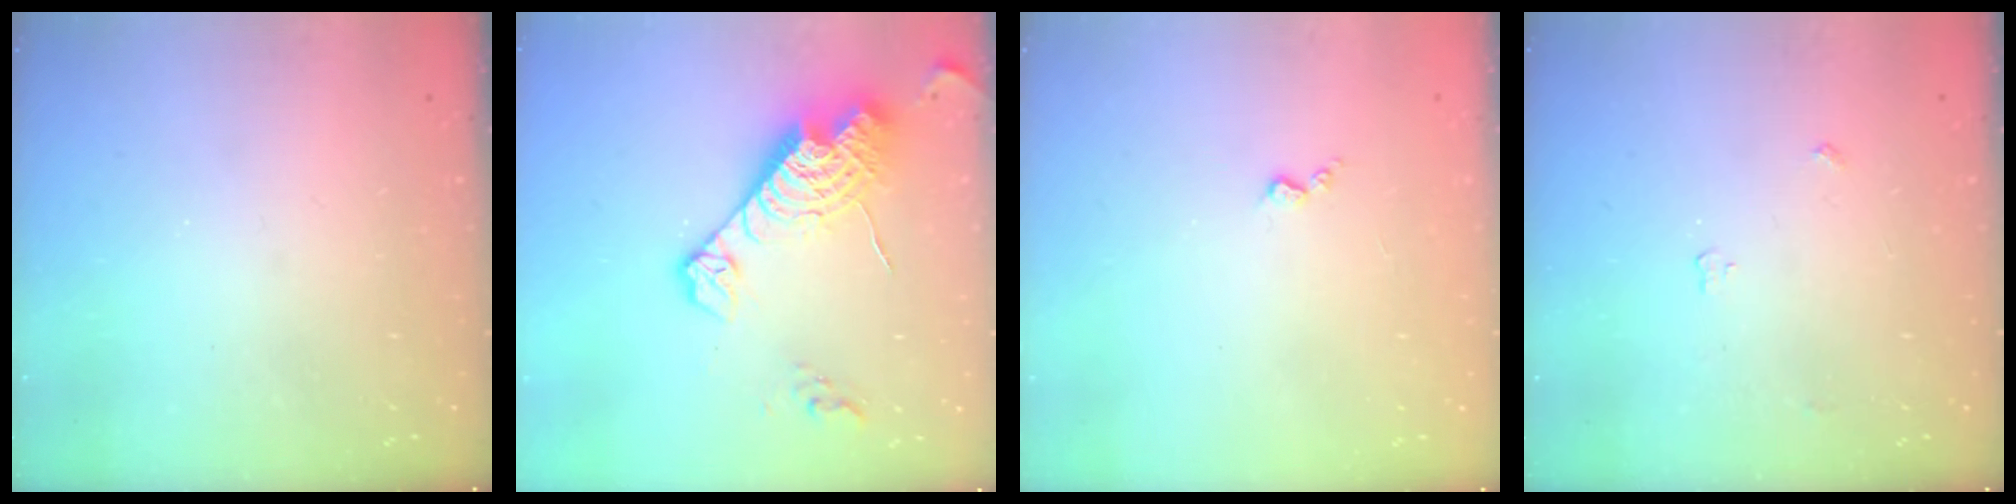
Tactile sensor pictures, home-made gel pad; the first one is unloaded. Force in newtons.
{"total": 16.9, "press": 16.8, "slide": 1.4}
{"total": 2.7, "press": 2.6, "slide": 0.4}
{"total": 3.0, "press": 2.9, "slide": 0.5}